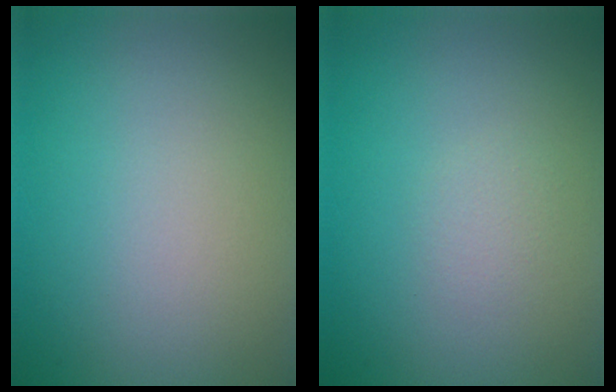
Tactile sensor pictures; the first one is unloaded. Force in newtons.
{"total": 0.9, "press": 0.9, "slide": 0.0}